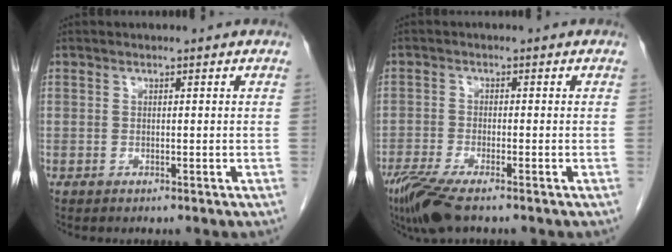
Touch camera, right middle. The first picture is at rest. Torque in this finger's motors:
{"motor_torque": [1.00, -0.79, 0.16, 0.11]}